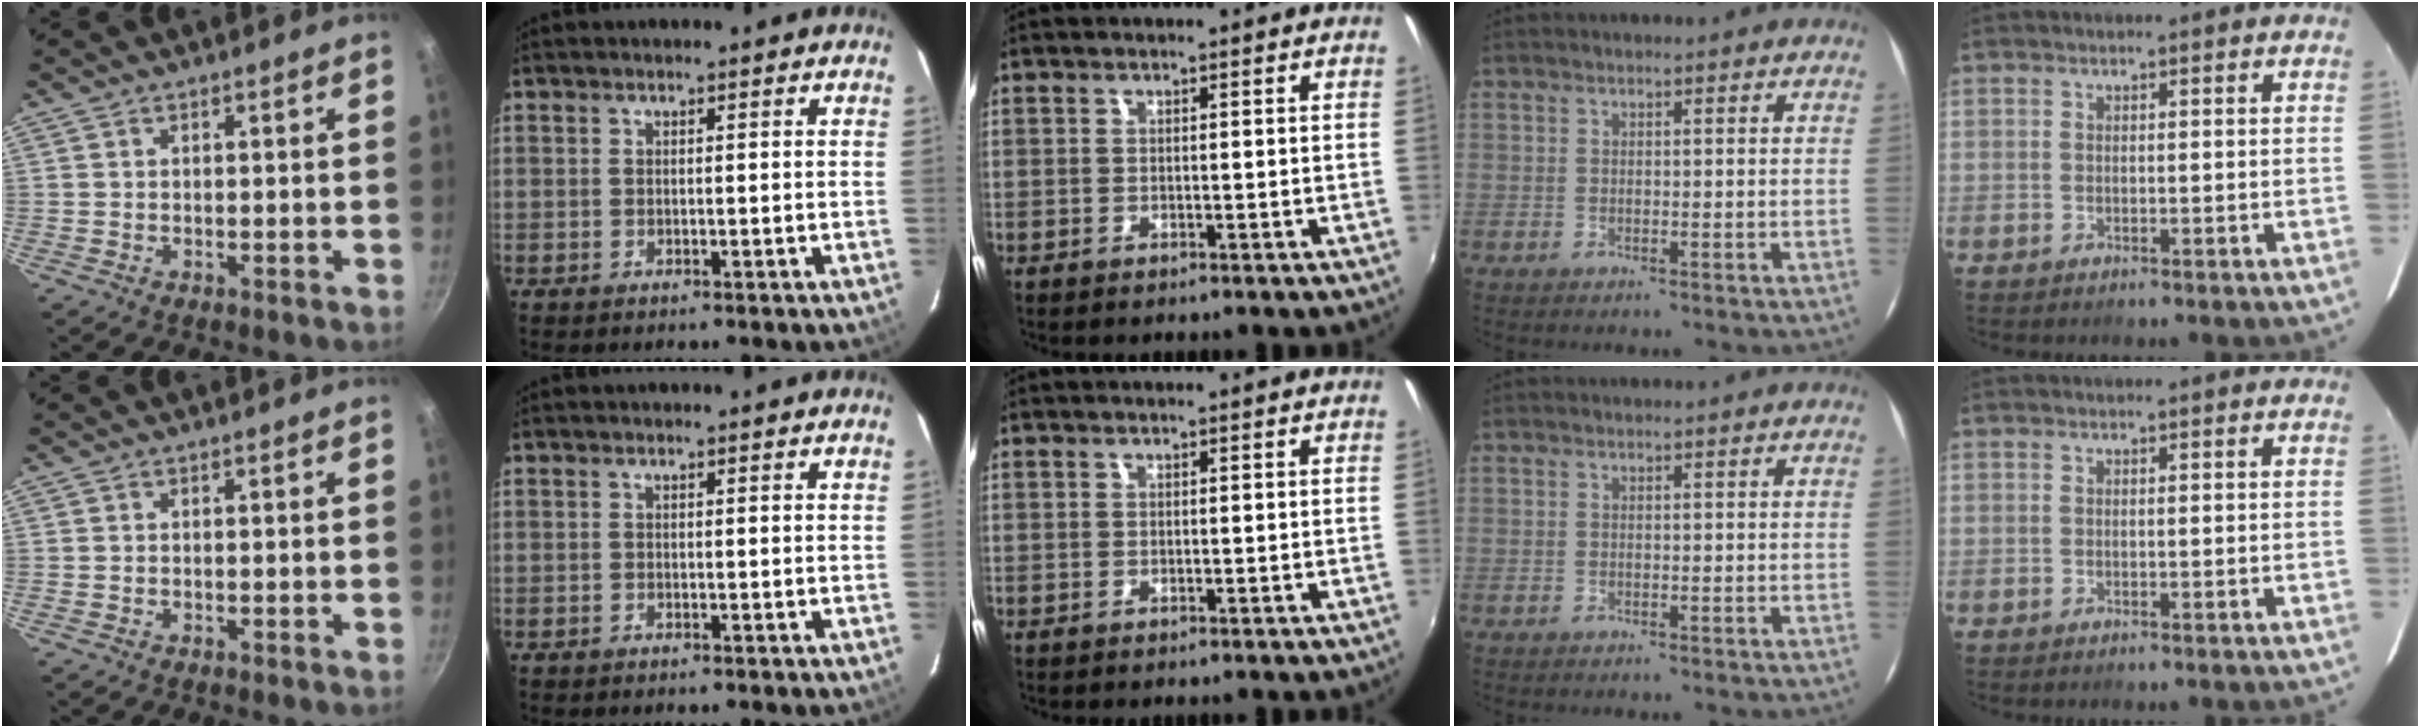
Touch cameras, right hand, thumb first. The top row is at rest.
{}